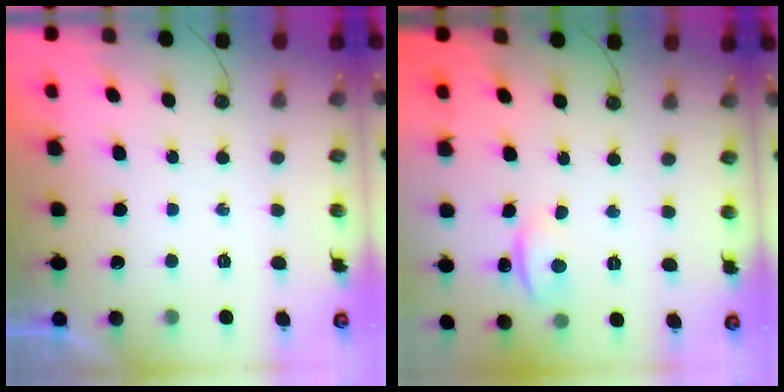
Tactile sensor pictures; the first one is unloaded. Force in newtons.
{"total": 1.5, "press": 1.3, "slide": 0.7}